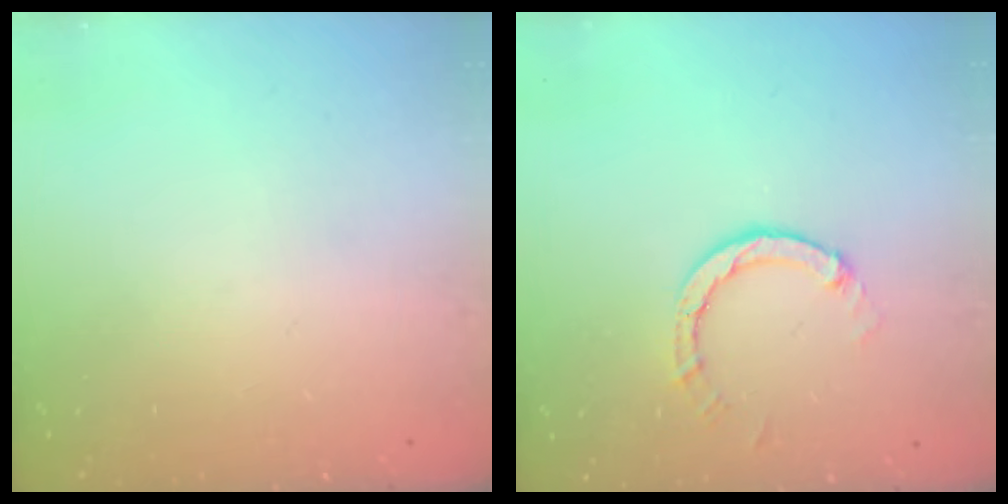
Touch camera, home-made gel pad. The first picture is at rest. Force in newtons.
{"total": 3.2, "press": 3.2, "slide": 0.2}